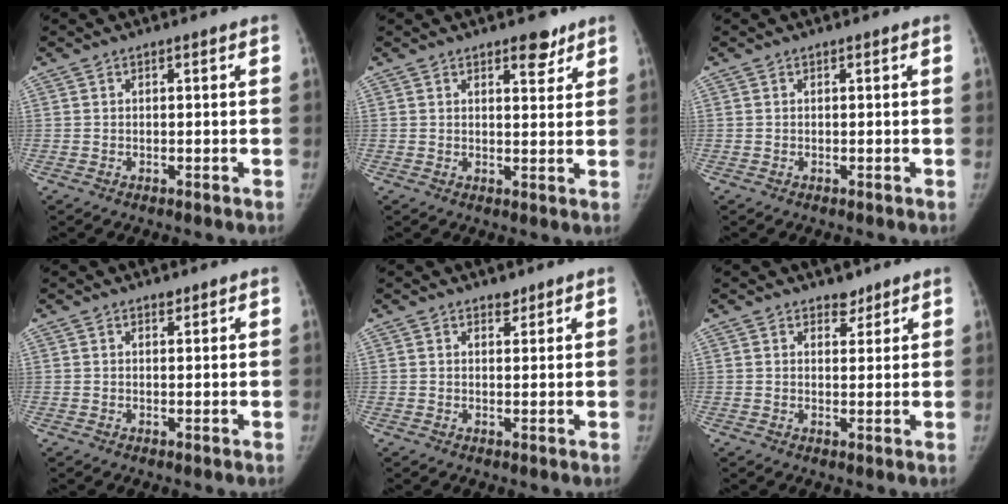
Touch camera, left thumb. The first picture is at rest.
{"total": 4.3, "force": [3.0, 2.0, 2.4], "torque": [-0.012, -0.018, 0.041]}
{"total": 0.0}
{"total": 0.9, "force": [0.8, 0.4, 0.3], "torque": [0.000, -0.006, 0.010]}
{"total": 1.5, "force": [1.2, 0.7, 0.3], "torque": [0.005, -0.010, 0.017]}
{"total": 2.5, "force": [2.0, 1.4, 0.5], "torque": [0.010, -0.013, 0.026]}